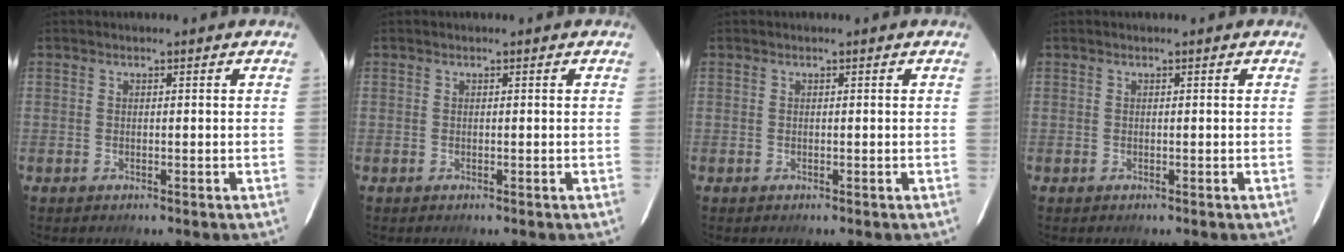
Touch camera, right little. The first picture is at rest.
{"total": 0.0}
{"total": 0.0}
{"total": 0.0}